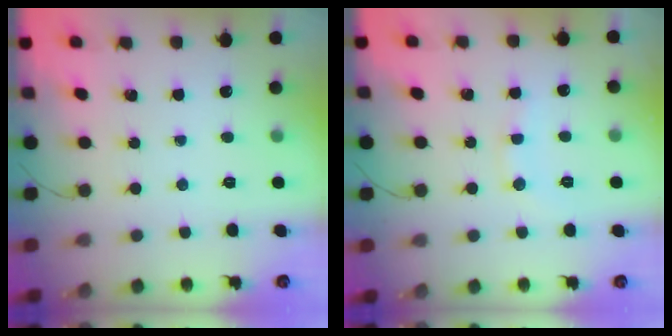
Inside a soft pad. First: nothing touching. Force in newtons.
{"total": 7.3, "press": 7.2, "slide": 1.3}